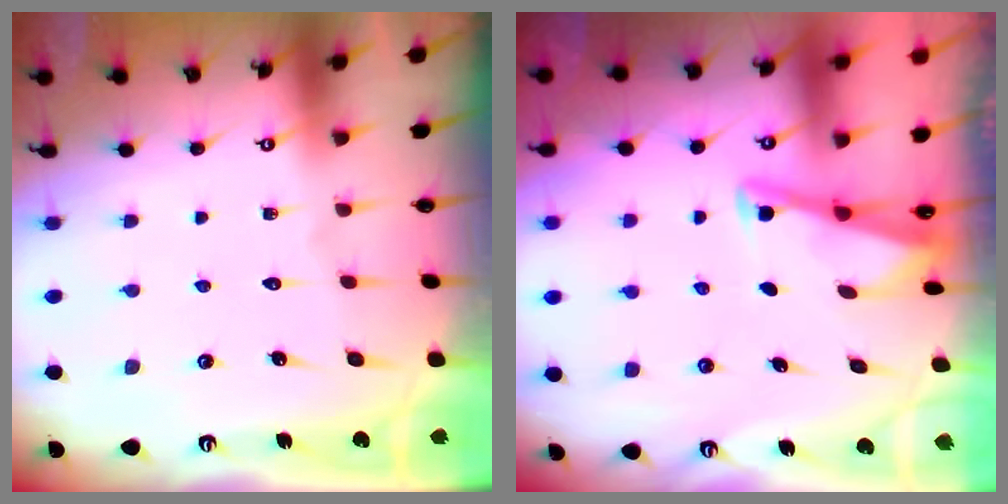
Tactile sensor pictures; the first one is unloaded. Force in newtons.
{"total": 3.0, "press": 3.0, "slide": 0.3}